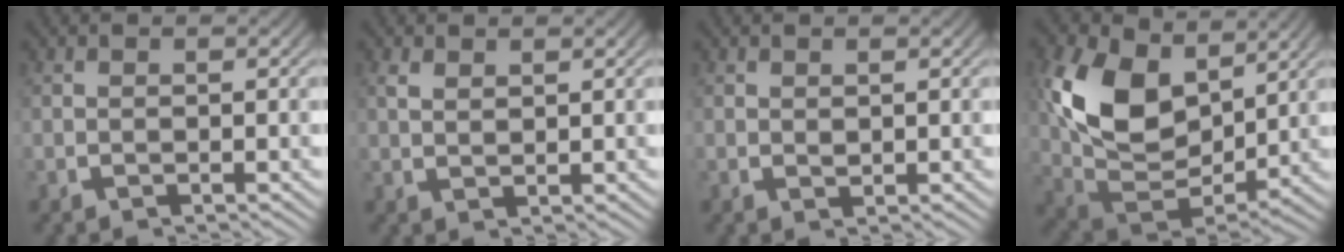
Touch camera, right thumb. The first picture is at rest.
{"total": 1.2, "force": [1.0, 0.4, 0.5], "torque": [-0.005, 0.000, 0.026]}
{"total": 0.6, "force": [0.4, 0.3, 0.3], "torque": [-0.002, -0.004, 0.014]}
{"total": 12.1, "force": [0.9, 7.9, 9.1], "torque": [-0.219, -0.051, 0.036]}